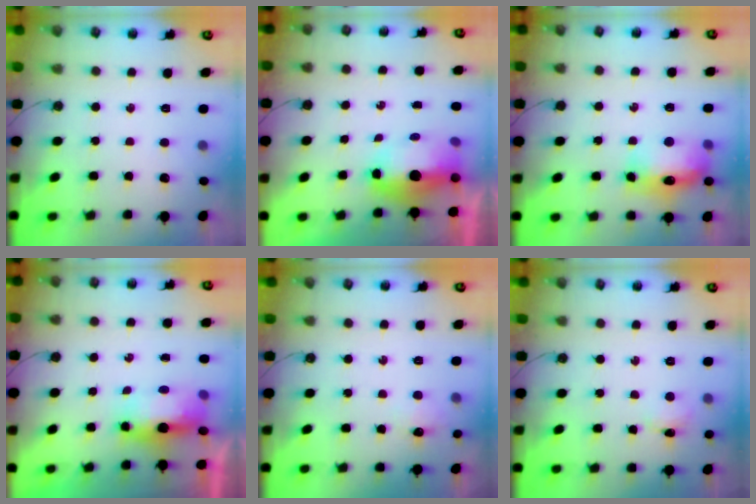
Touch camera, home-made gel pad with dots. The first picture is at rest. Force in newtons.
{"total": 8.3, "press": 8.2, "slide": 1.0}
{"total": 13.6, "press": 13.5, "slide": 1.5}
{"total": 7.1, "press": 7.1, "slide": 0.5}
{"total": 5.6, "press": 5.5, "slide": 0.7}
{"total": 2.0, "press": 1.9, "slide": 0.4}